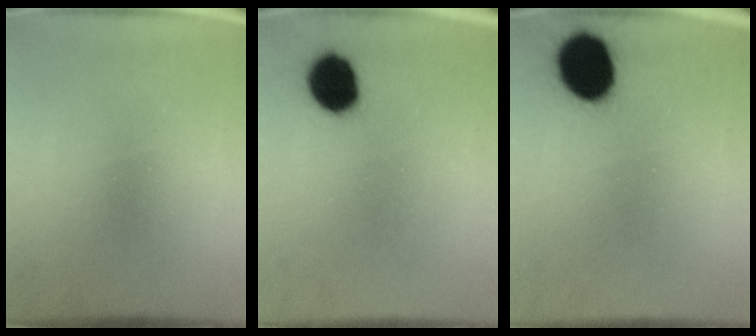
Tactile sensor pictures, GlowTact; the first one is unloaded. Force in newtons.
{"total": 9.1}
{"total": 13.8}